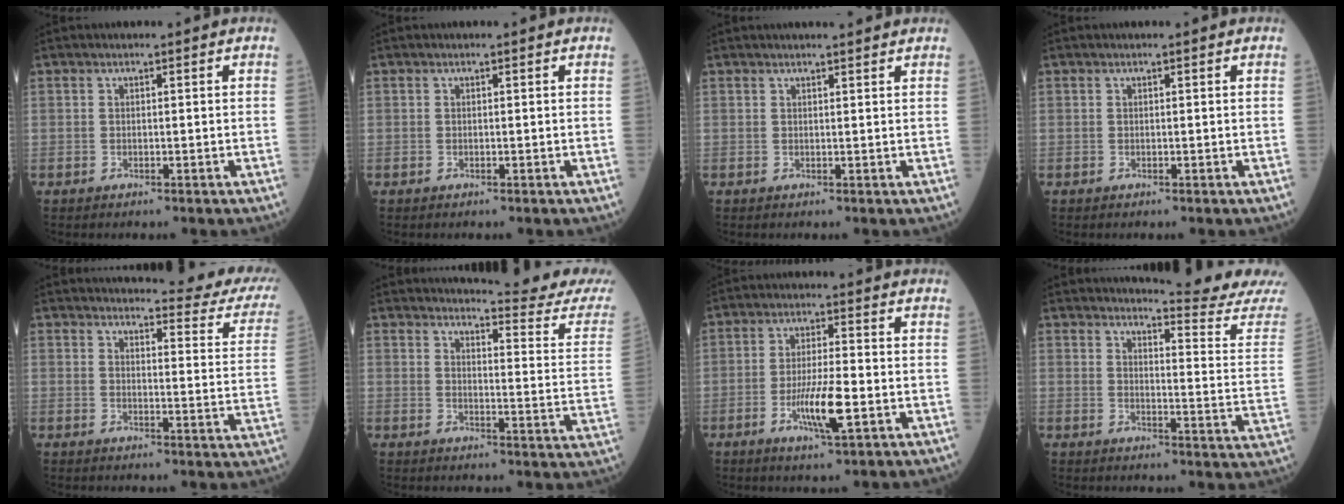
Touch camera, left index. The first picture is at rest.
{"total": 0.0}
{"total": 4.0, "force": [3.7, 0.2, 1.5], "torque": [-0.020, 0.018, 0.043]}
{"total": 0.0}
{"total": 21.7, "force": [20.2, 2.9, 7.4], "torque": [-0.071, -0.074, 0.211]}
{"total": 16.9, "force": [16.3, -1.1, 4.3], "torque": [-0.058, -0.118, 0.175]}
{"total": 7.3, "force": [-2.5, 0.7, 6.9], "torque": [-0.134, -0.011, -0.045]}
{"total": 13.5, "force": [13.1, -2.8, 2.0], "torque": [-0.034, -0.120, 0.151]}